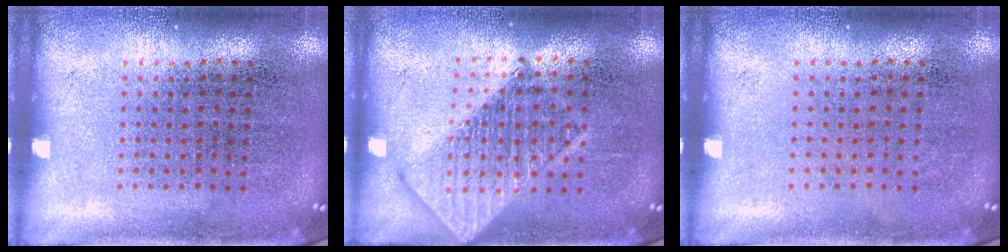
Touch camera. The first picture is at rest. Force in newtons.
{"total": 2.9, "press": 2.9, "slide": 0.4}
{"total": 0.0}